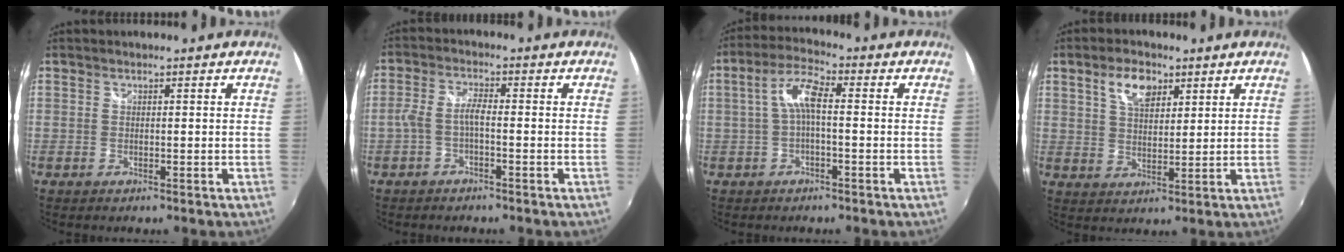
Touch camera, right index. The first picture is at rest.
{"total": 3.5, "force": [-1.5, 0.6, 3.0], "torque": [-0.073, 0.008, -0.030]}
{"total": 5.7, "force": [-0.3, 1.5, 5.5], "torque": [-0.116, 0.017, -0.005]}
{"total": 6.6, "force": [3.6, 3.5, 4.3], "torque": [-0.074, 0.012, 0.065]}